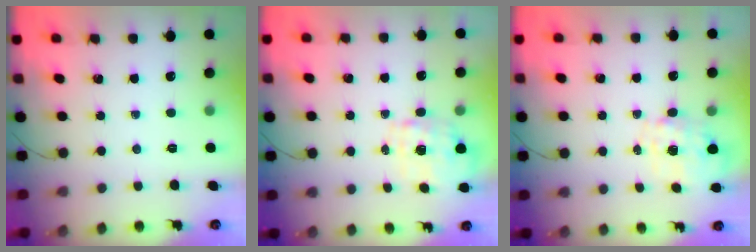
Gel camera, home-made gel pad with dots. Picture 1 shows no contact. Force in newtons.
{"total": 1.5, "press": 1.5, "slide": 0.5}
{"total": 7.0, "press": 6.9, "slide": 0.3}